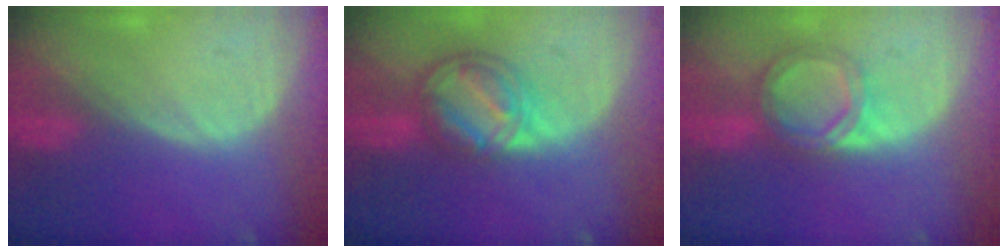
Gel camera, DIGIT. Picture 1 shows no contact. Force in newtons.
{"total": 8.4, "press": 7.1, "slide": 4.5}
{"total": 6.1, "press": 5.4, "slide": 2.9}